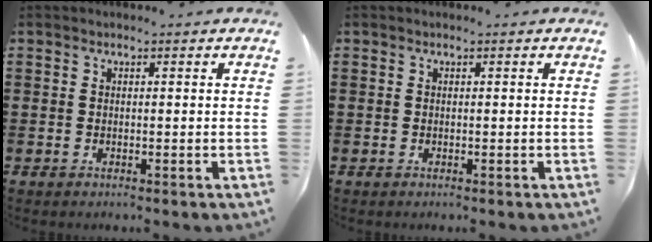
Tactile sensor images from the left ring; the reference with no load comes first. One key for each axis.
{"total": 0.0}